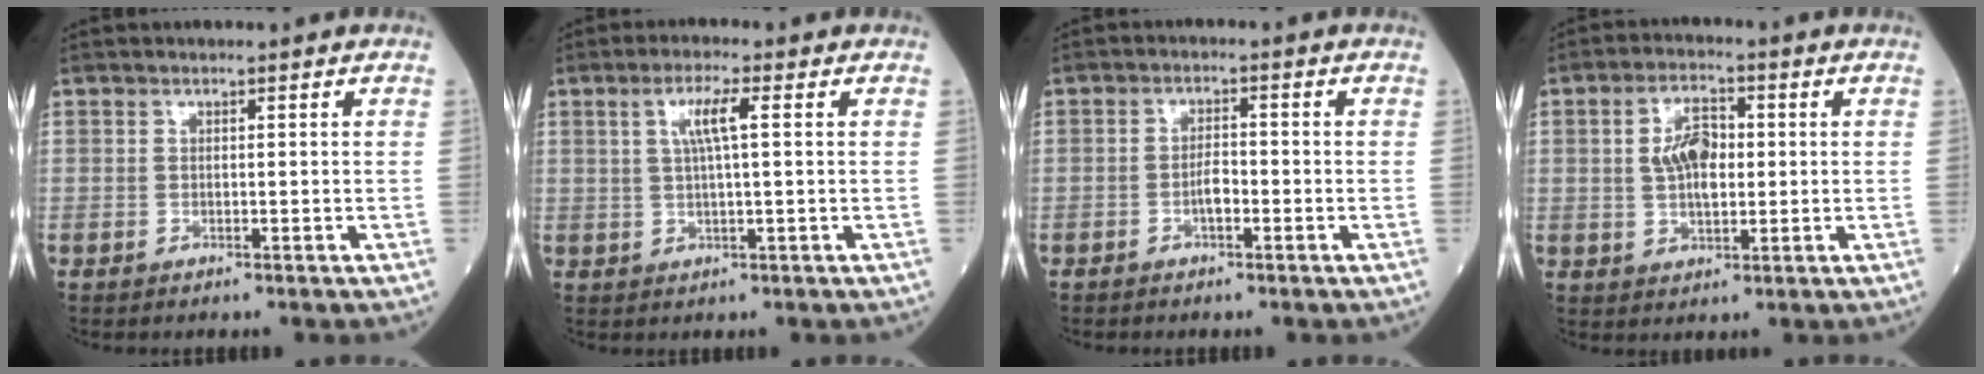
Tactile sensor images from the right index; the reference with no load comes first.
{"total": 4.4, "force": [1.2, 0.2, 4.2], "torque": [-0.086, 0.005, 0.024]}
{"total": 2.4, "force": [-1.1, 0.9, 1.9], "torque": [-0.036, 0.004, -0.021]}
{"total": 6.3, "force": [0.5, 3.2, 5.4], "torque": [-0.106, 0.014, 0.009]}